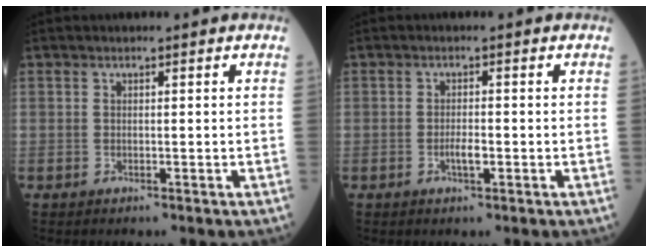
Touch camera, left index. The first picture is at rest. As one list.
[{"total": 1.9, "force": [-0.7, 0.4, 1.7], "torque": [-0.033, 0.000, -0.011]}]